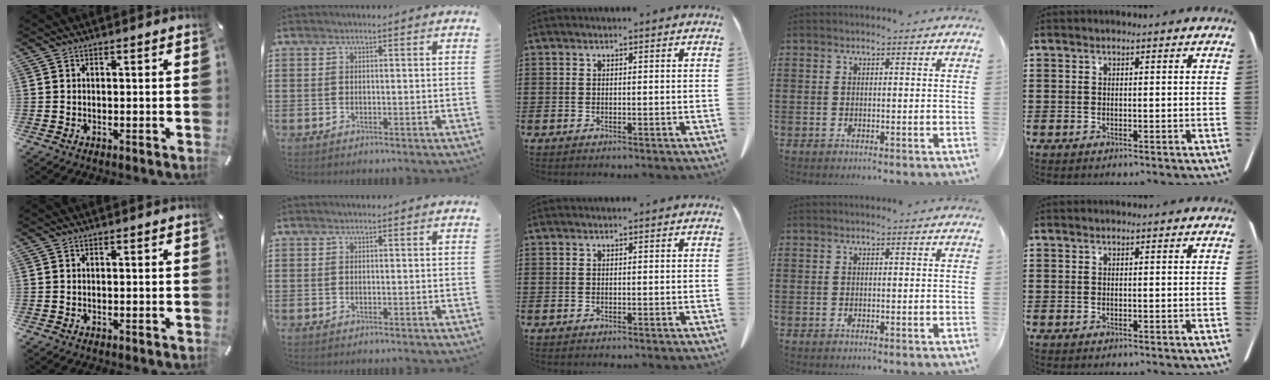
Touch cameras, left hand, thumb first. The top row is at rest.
{}